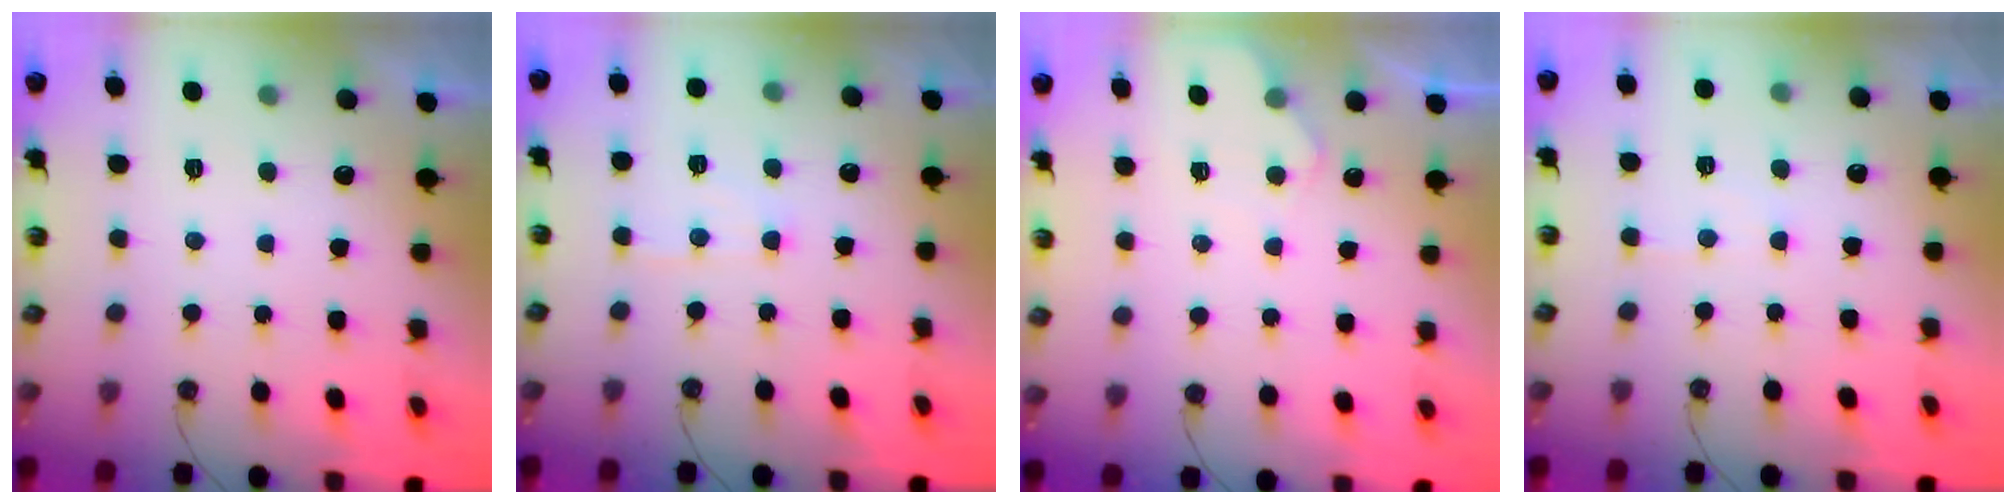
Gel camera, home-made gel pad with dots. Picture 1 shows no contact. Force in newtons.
{"total": 6.2, "press": 6.2, "slide": 0.7}
{"total": 5.0, "press": 5.0, "slide": 0.6}
{"total": 4.2, "press": 4.1, "slide": 0.7}